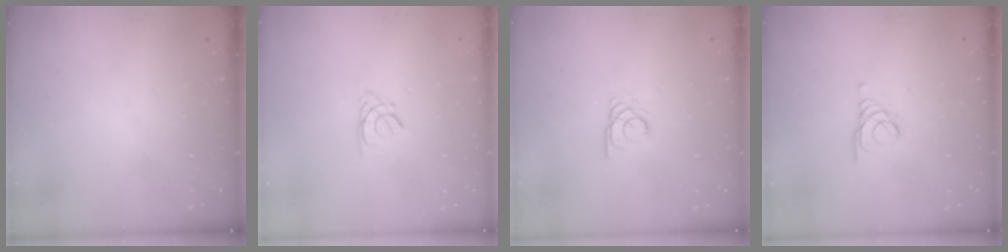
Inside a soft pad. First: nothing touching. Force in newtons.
{"total": 2.6, "press": 2.6, "slide": 0.3}
{"total": 2.4, "press": 2.4, "slide": 0.3}
{"total": 1.5, "press": 1.4, "slide": 0.1}